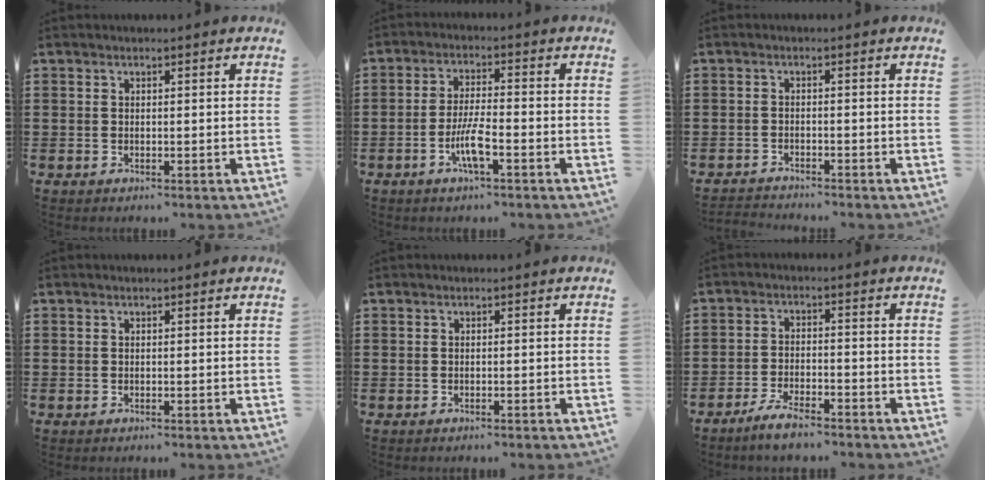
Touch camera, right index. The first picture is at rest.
{"total": 5.5, "force": [-2.4, 0.8, 4.9], "torque": [-0.109, -0.015, -0.049]}
{"total": 1.6, "force": [-1.5, 0.1, -0.2], "torque": [-0.001, 0.003, -0.035]}
{"total": 0.0}
{"total": 0.0}
{"total": 4.0, "force": [-3.6, 0.5, 1.6], "torque": [-0.035, 0.006, -0.072]}